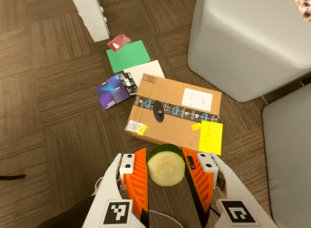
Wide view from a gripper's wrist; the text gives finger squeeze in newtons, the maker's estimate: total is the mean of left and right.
{"total": 10.4, "left": 10.9, "right": 9.9}